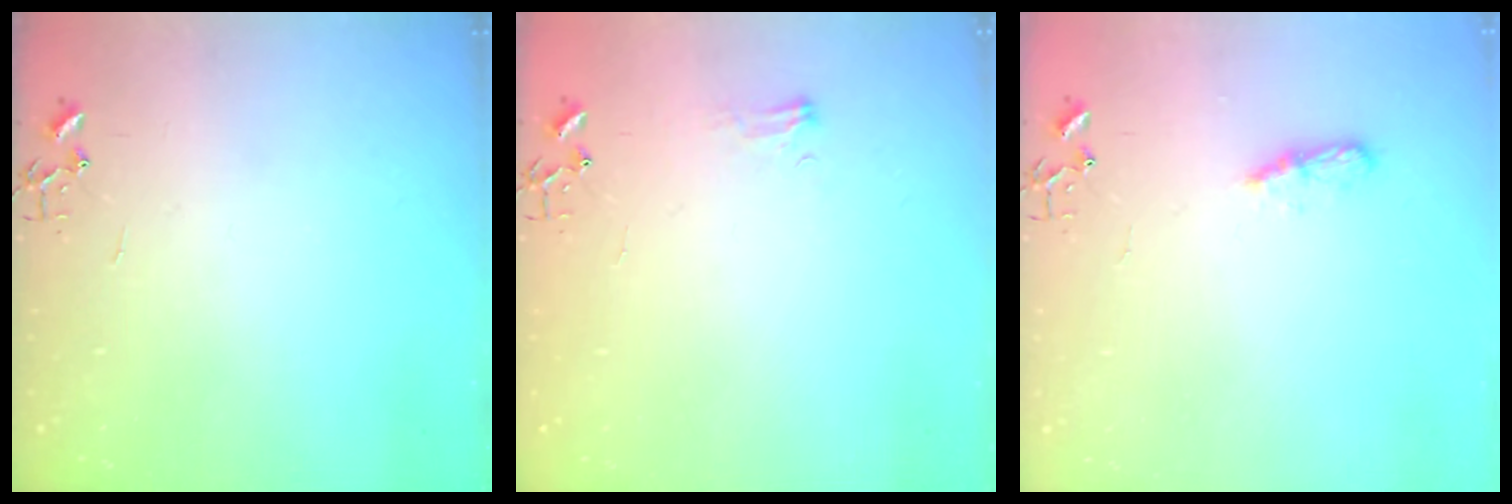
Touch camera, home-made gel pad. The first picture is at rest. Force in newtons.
{"total": 5.5, "press": 5.5, "slide": 0.7}
{"total": 5.1, "press": 5.1, "slide": 0.5}